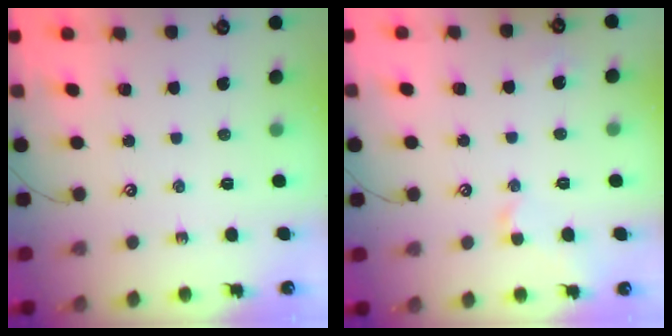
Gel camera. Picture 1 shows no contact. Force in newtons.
{"total": 1.5, "press": 1.4, "slide": 0.5}